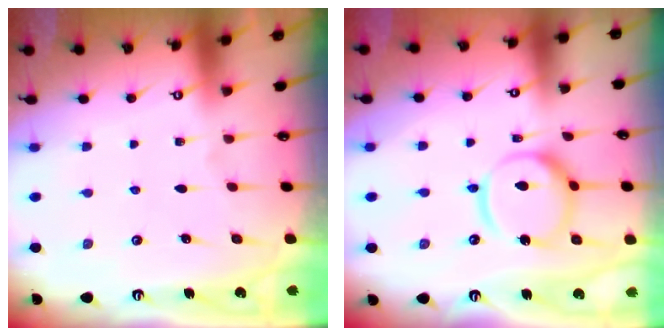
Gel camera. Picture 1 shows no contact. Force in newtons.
{"total": 14.2, "press": 14.1, "slide": 1.8}